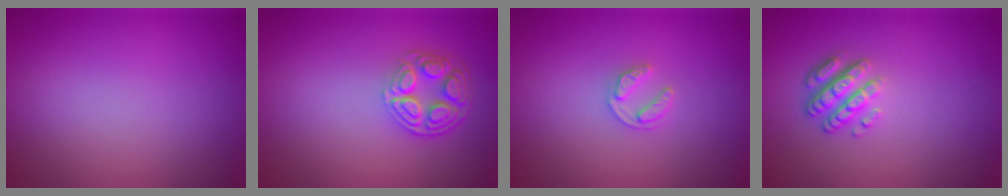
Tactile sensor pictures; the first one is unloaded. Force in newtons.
{"total": 4.5, "press": 3.4, "slide": 2.9}
{"total": 1.6, "press": 1.6, "slide": 0.3}
{"total": 2.9, "press": 2.4, "slide": 1.7}